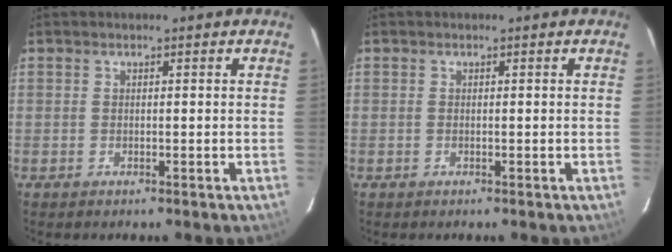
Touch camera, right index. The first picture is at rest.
{"total": 0.0}